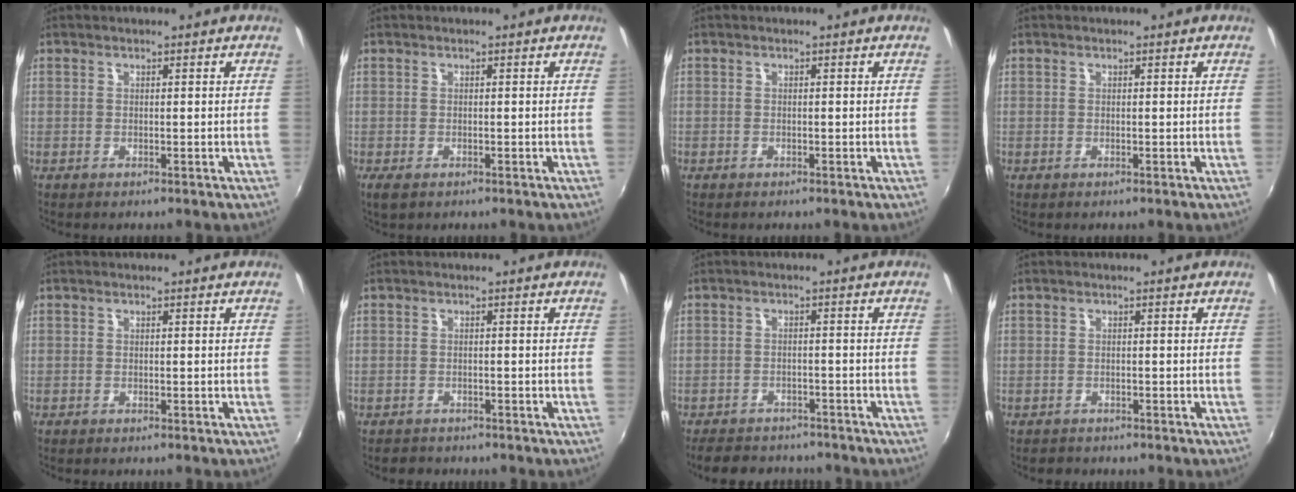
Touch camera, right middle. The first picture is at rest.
{"total": 2.0, "force": [-1.2, 0.9, 1.3], "torque": [-0.026, -0.008, -0.020]}
{"total": 0.7, "force": [-0.5, 0.5, -0.1], "torque": [-0.003, 0.003, -0.008]}
{"total": 0.0}
{"total": 0.0}
{"total": 2.3, "force": [-1.9, 1.2, 0.1], "torque": [-0.011, -0.002, -0.033]}
{"total": 9.9, "force": [-8.4, 4.1, 3.2], "torque": [-0.080, -0.004, -0.121]}
{"total": 1.7, "force": [-1.4, 1.0, 0.0], "torque": [-0.006, -0.001, -0.023]}